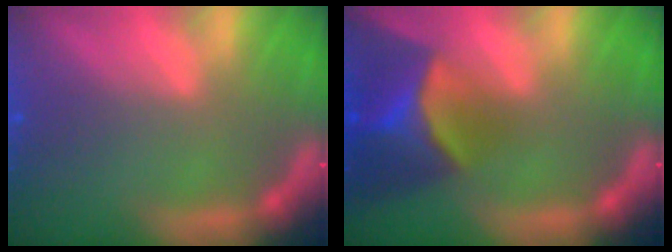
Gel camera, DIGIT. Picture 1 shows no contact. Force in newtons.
{"total": 8.4}